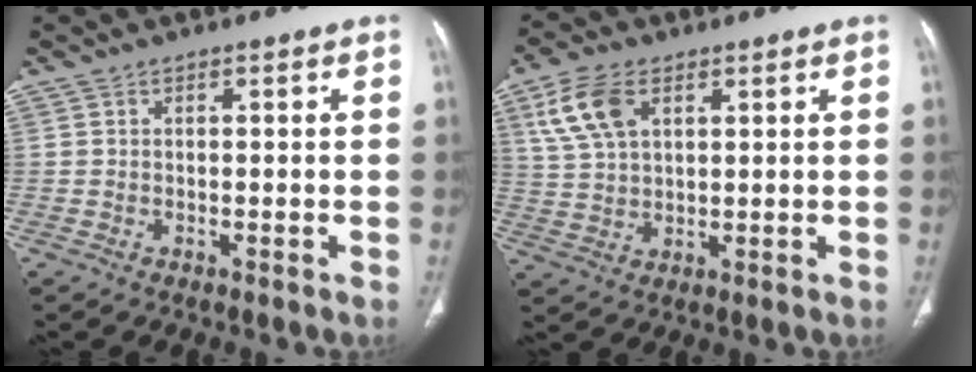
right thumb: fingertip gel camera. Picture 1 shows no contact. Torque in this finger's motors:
{"motor_torque": [0.36, 0.39, 0.16, -0.15, 0.19]}